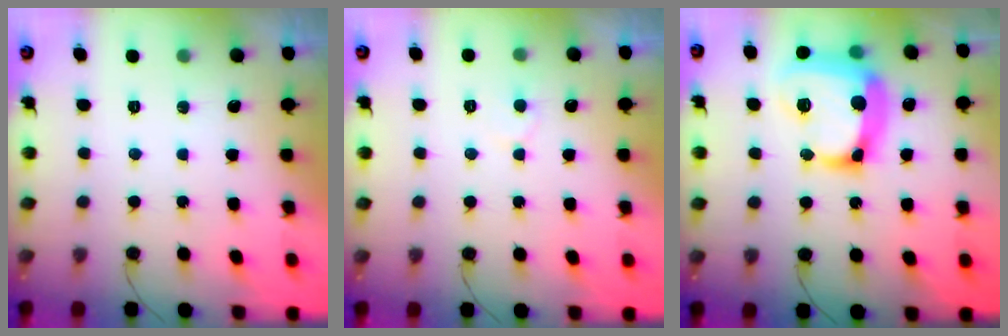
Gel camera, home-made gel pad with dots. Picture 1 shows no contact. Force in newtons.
{"total": 4.5, "press": 4.5, "slide": 0.5}
{"total": 20.5, "press": 20.4, "slide": 1.7}